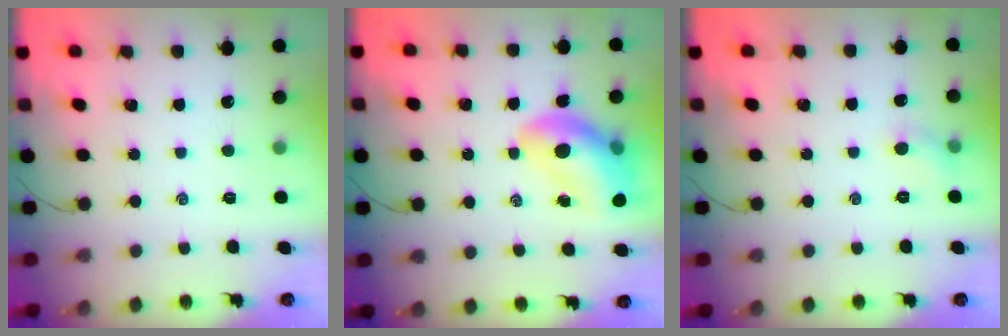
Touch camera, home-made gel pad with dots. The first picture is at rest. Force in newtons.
{"total": 14.6, "press": 13.9, "slide": 4.4}
{"total": 4.0, "press": 3.8, "slide": 1.2}